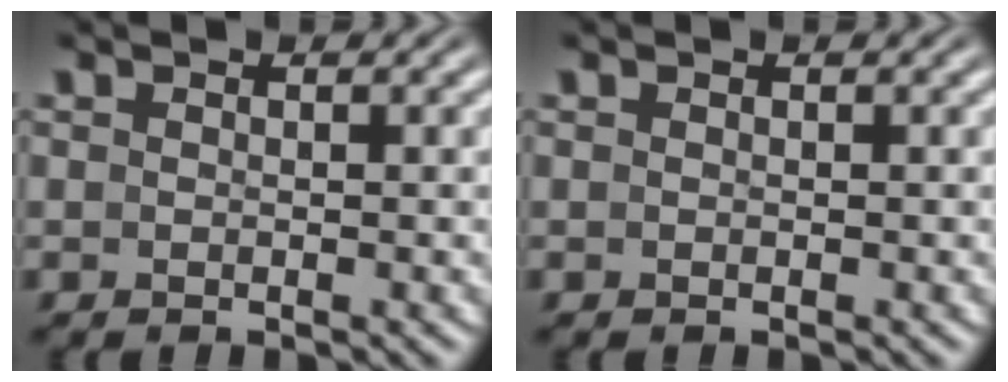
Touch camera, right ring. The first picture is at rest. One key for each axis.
{"total": 0.0}